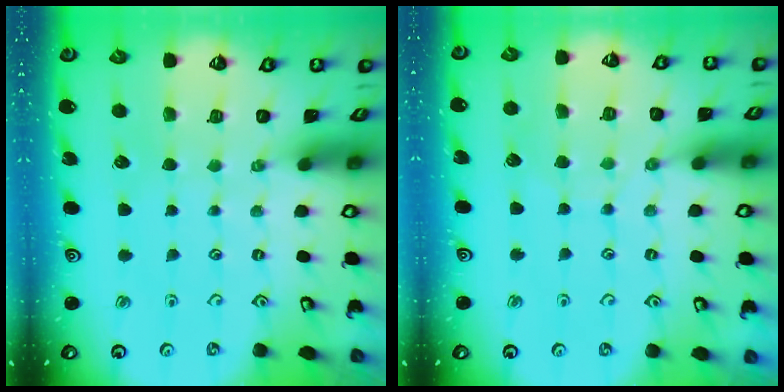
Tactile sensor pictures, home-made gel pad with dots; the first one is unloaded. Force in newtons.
{"total": 5.2, "press": 5.1, "slide": 0.7}